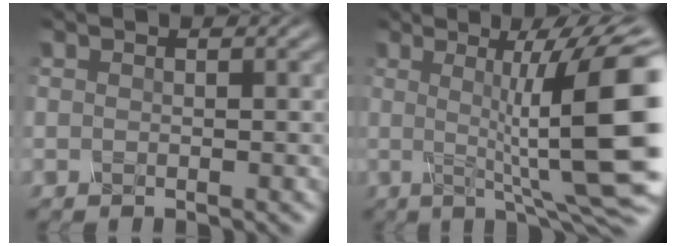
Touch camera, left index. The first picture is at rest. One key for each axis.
{"total": 13.7, "fx": 0.7, "fy": 2.6, "fz": 13.5, "tx": -0.160, "ty": 0.007, "tz": 0.016}